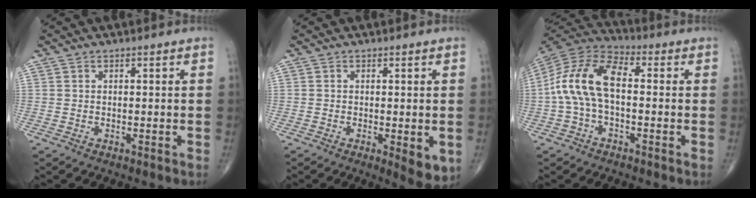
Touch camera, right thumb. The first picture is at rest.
{"total": 5.2, "force": [-1.2, 1.9, 4.8], "torque": [-0.062, -0.014, -0.014]}
{"total": 13.0, "force": [-0.3, 7.0, 11.0], "torque": [-0.221, 0.039, -0.018]}